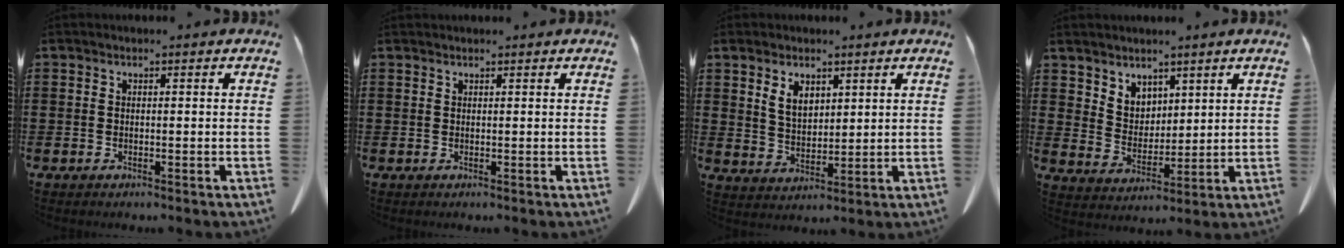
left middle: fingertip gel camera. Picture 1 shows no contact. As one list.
[{"total": 0.5, "force": [0.5, 0.0, 0.1], "torque": [-0.004, 0.000, 0.011]}, {"total": 4.4, "force": [2.8, 2.7, 2.1], "torque": [-0.053, 0.009, 0.052]}, {"total": 5.0, "force": [4.1, 2.9, 0.1], "torque": [-0.021, -0.008, 0.079]}]